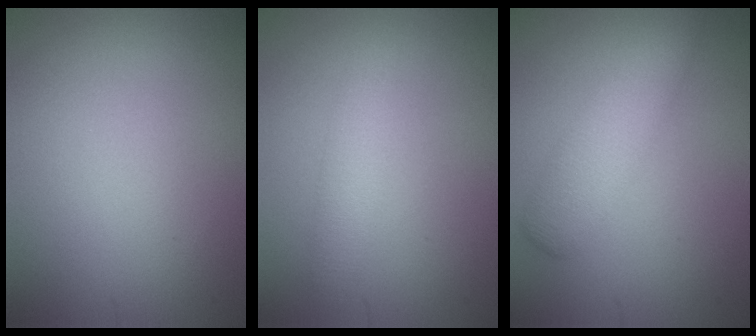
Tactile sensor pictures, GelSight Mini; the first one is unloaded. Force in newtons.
{"total": 2.5, "press": 2.5, "slide": 0.1}
{"total": 4.1, "press": 4.1, "slide": 0.2}